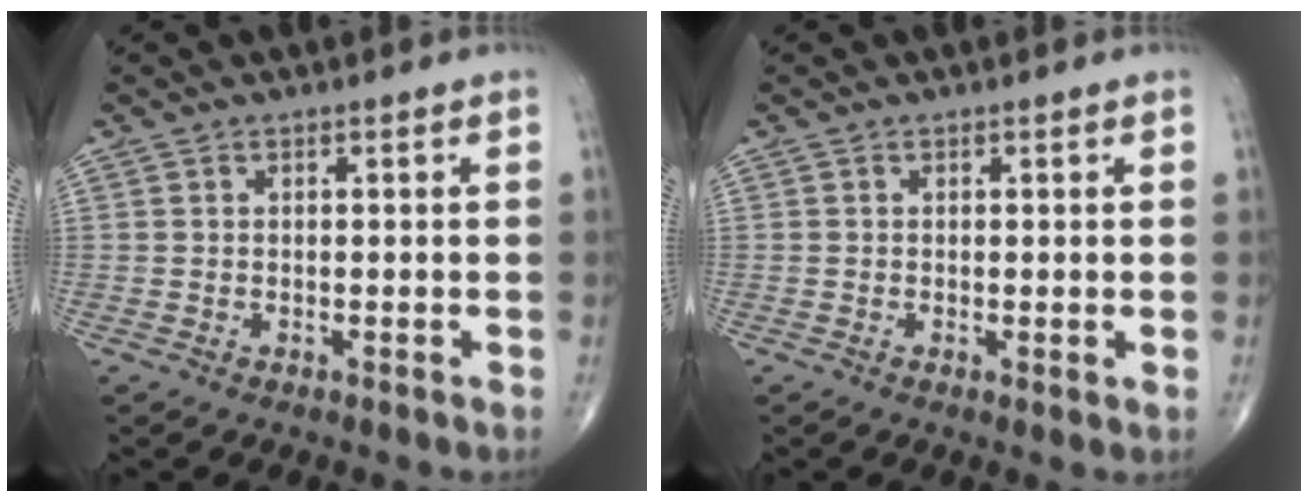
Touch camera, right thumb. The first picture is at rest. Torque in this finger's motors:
{"motor_torque": [-0.24, 0.04, -0.40, -0.22, -0.03]}